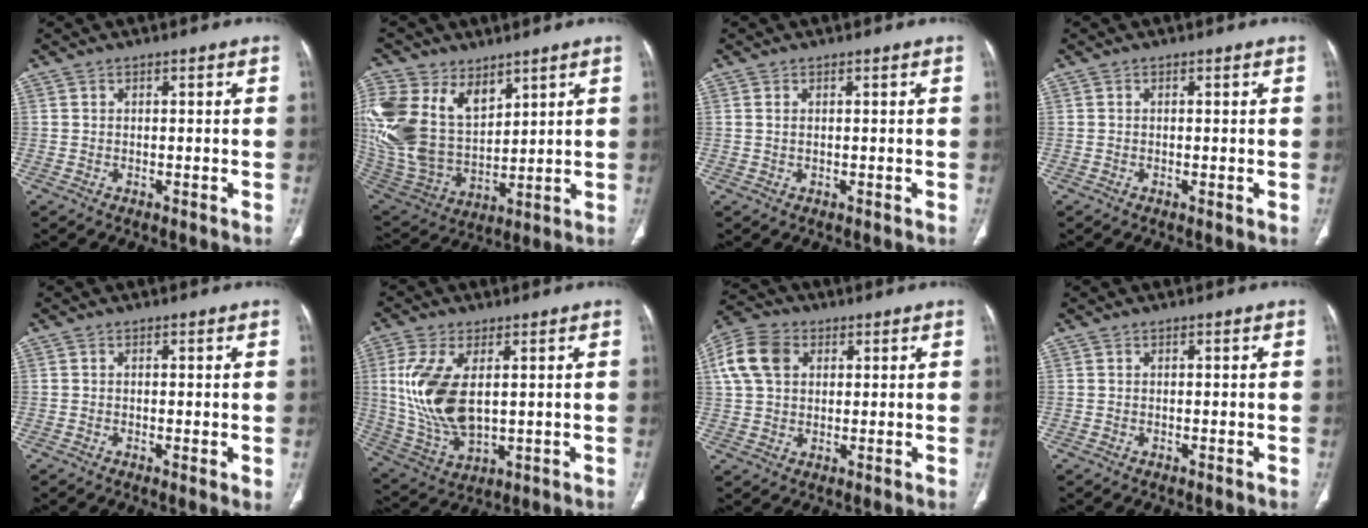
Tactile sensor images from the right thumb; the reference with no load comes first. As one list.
[{"total": 22.8, "force": [9.8, 14.7, 14.4], "torque": [-0.319, -0.019, 0.210]}, {"total": 0.7, "force": [0.3, 0.3, 0.6], "torque": [-0.016, 0.005, 0.008]}, {"total": 0.6, "force": [-0.1, 0.1, 0.6], "torque": [-0.014, -0.004, -0.001]}, {"total": 1.7, "force": [-0.1, 0.4, 1.6], "torque": [-0.032, -0.007, -0.002]}, {"total": 14.4, "force": [2.2, 7.5, 12.1], "torque": [-0.259, -0.014, 0.058]}, {"total": 10.3, "force": [3.2, 7.4, 6.4], "torque": [-0.125, 0.014, 0.056]}, {"total": 0.0}]